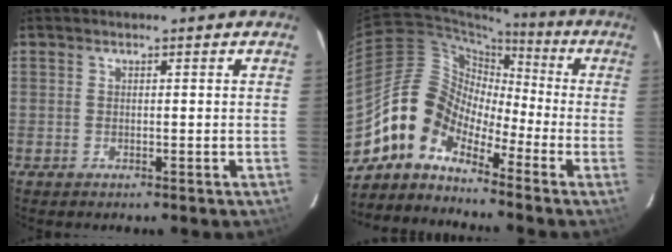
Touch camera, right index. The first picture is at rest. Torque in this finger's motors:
{"motor_torque": [1.06, -1.08, 0.44, -0.01]}